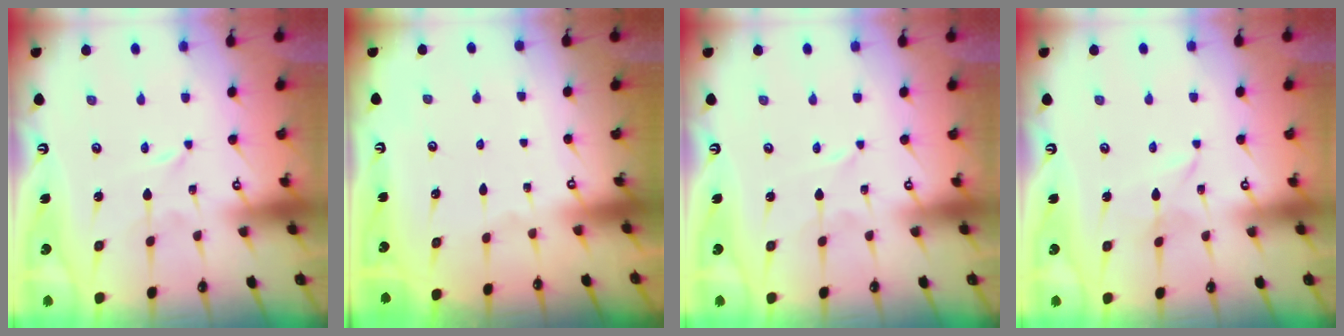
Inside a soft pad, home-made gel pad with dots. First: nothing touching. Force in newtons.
{"total": 0.0}
{"total": 0.5, "press": 0.5, "slide": 0.1}
{"total": 2.3, "press": 2.3, "slide": 0.2}